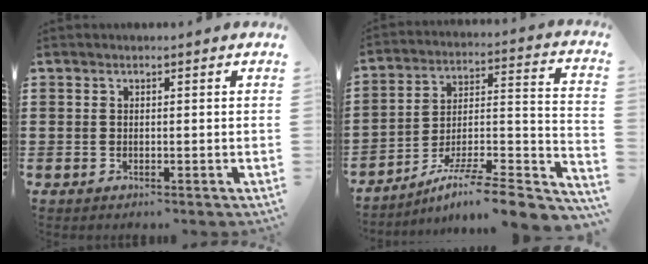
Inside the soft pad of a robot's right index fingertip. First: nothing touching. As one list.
[{"total": 8.1, "force": [-6.2, 0.3, 5.2], "torque": [-0.078, 0.001, -0.124]}]